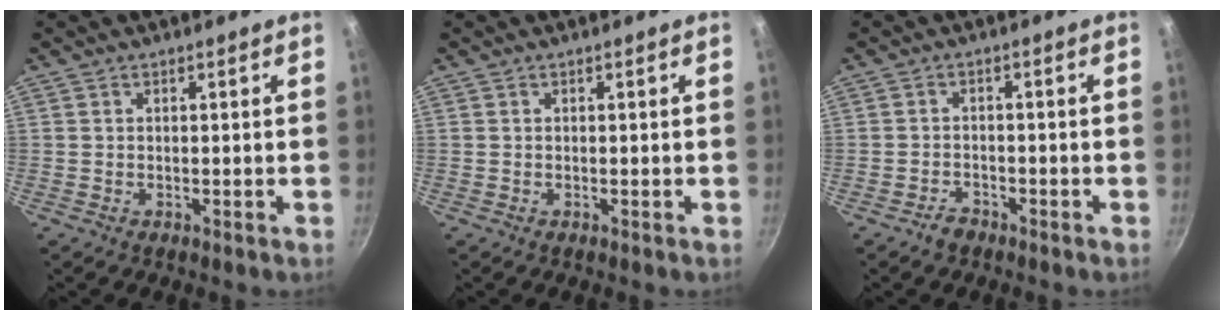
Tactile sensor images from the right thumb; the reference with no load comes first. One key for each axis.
{"total": 0.0}
{"total": 2.1, "fx": -1.7, "fy": 1.2, "fz": 0.5, "tx": -0.008, "ty": 0.011, "tz": -0.029}